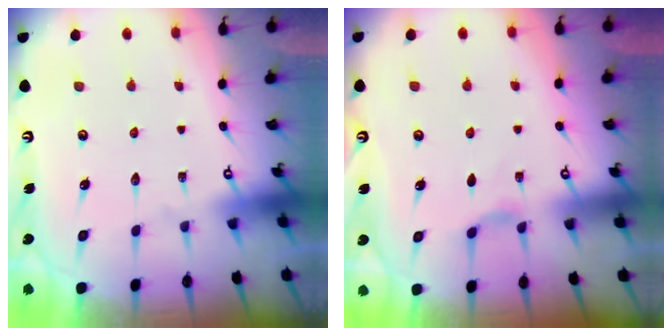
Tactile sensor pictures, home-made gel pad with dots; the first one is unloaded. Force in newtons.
{"total": 2.9, "press": 2.9, "slide": 0.5}